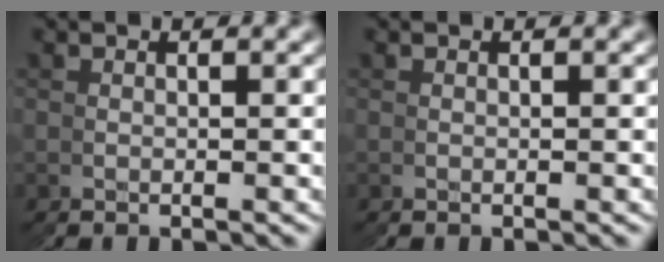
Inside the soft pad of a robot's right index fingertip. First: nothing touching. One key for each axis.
{"total": 0.0}